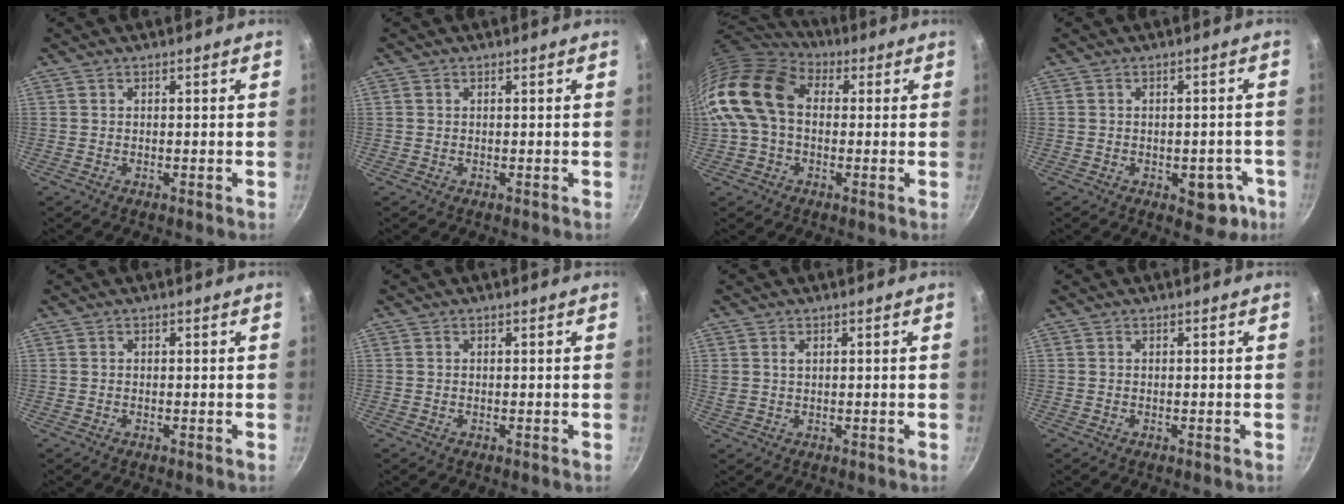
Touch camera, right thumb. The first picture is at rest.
{"total": 0.0}
{"total": 16.4, "force": [1.4, 11.6, 11.5], "torque": [-0.206, 0.030, 0.009]}
{"total": 6.6, "force": [-2.5, 4.1, 4.6], "torque": [-0.020, 0.018, -0.022]}
{"total": 0.0}
{"total": 0.0}
{"total": 1.3, "force": [0.5, 0.9, 0.9], "torque": [-0.017, 0.001, 0.013]}
{"total": 0.0}